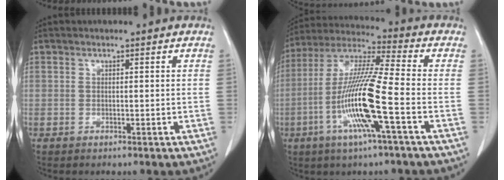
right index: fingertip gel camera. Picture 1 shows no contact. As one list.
[{"total": 14.9, "force": [-4.6, -0.1, 14.2], "torque": [-0.291, -0.007, -0.095]}]